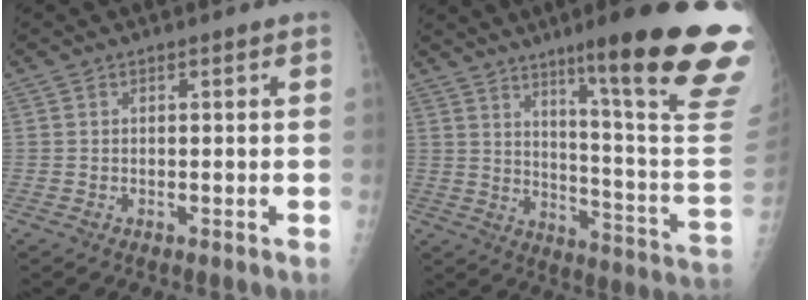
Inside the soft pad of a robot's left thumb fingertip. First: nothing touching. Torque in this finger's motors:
{"motor_torque": [4.01, 1.00, 1.57, -1.20, 0.38]}